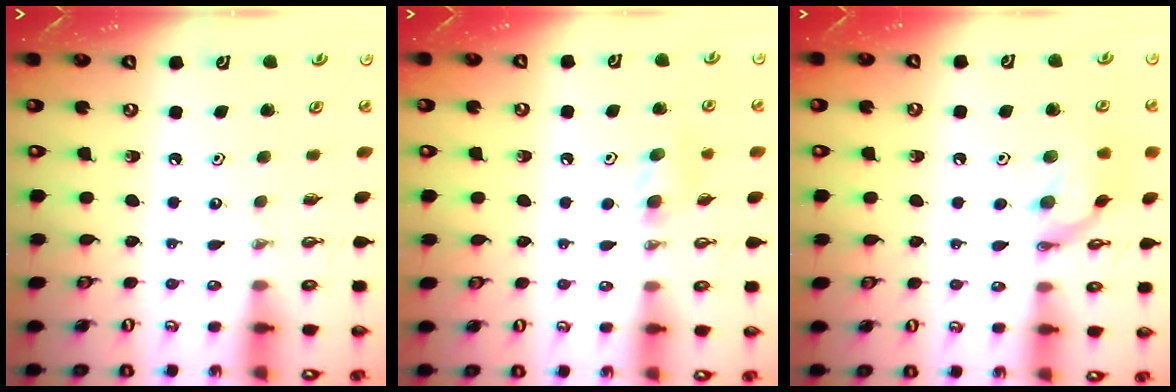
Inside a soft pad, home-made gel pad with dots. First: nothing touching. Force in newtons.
{"total": 7.5, "press": 6.6, "slide": 3.5}
{"total": 12.3, "press": 12.3, "slide": 0.5}